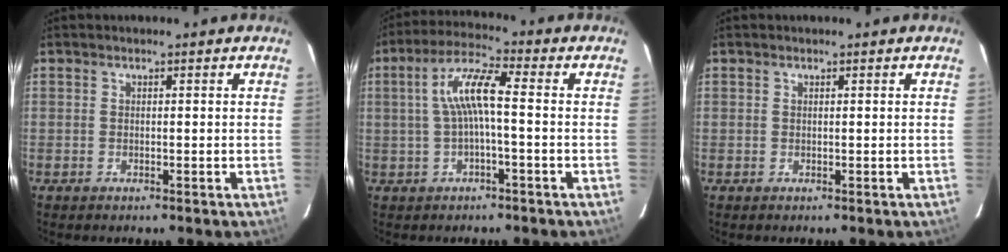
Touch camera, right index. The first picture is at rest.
{"total": 7.4, "force": [-0.3, 1.1, 7.3], "torque": [-0.153, 0.017, -0.002]}
{"total": 0.0}